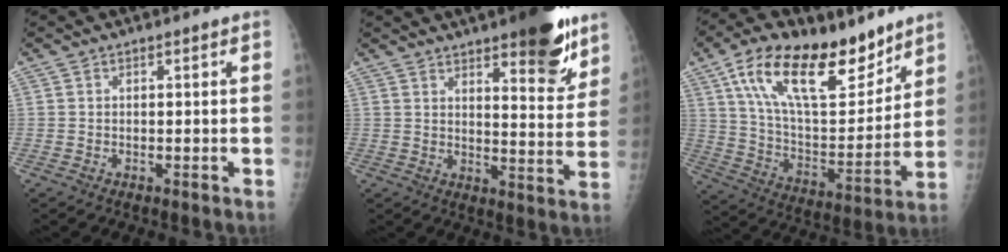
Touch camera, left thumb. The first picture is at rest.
{"total": 14.6, "force": [9.4, 4.4, 10.2], "torque": [-0.100, -0.055, 0.133]}
{"total": 23.5, "force": [14.4, 10.4, 15.4], "torque": [-0.231, -0.052, 0.256]}